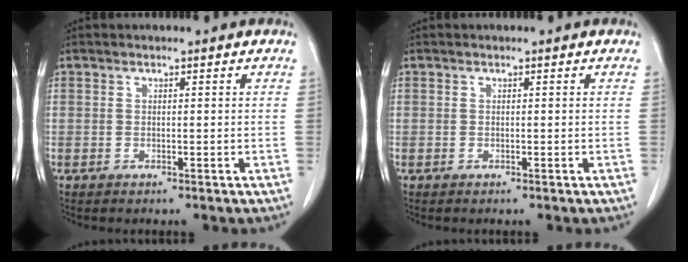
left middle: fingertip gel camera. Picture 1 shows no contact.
{"total": 0.0}